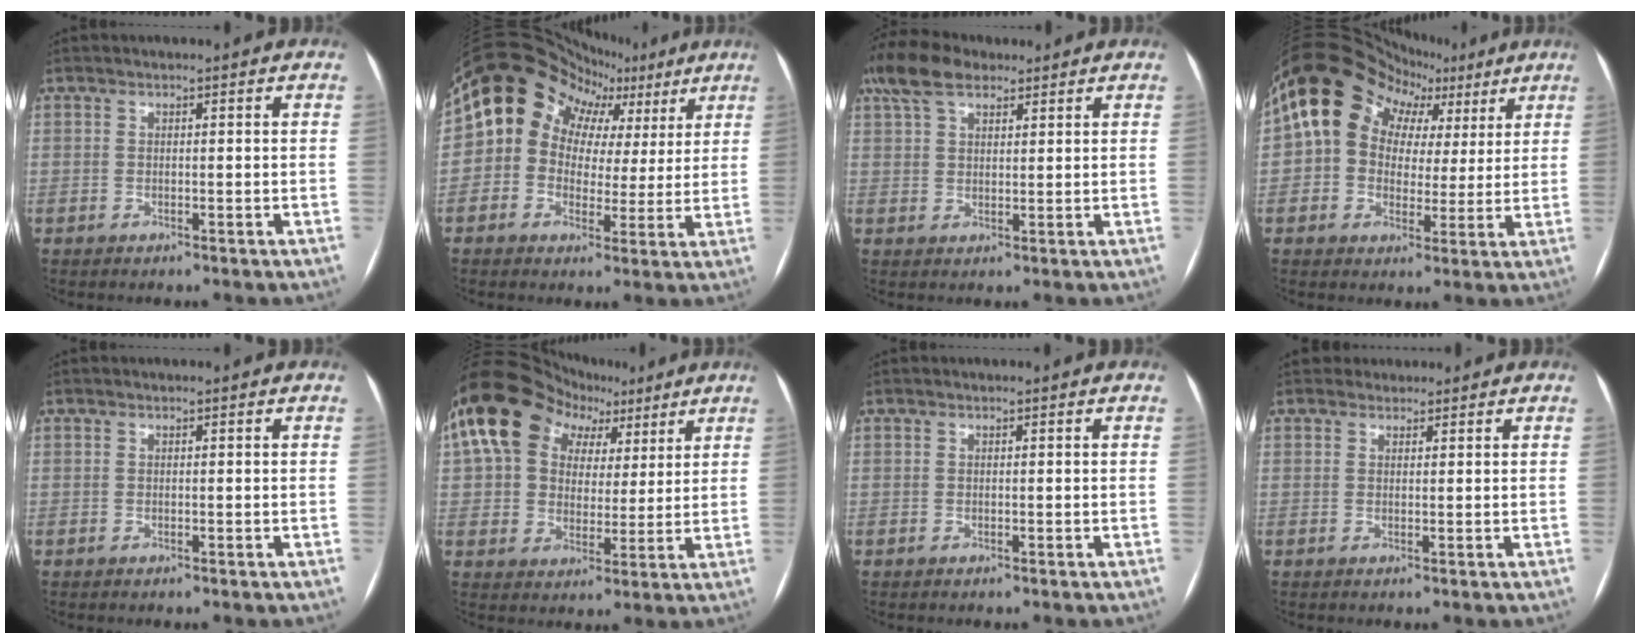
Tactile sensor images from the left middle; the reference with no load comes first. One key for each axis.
{"total": 15.2, "fx": 6.5, "fy": 12.5, "fz": 5.8, "tx": -0.081, "ty": 0.071, "tz": 0.086}
{"total": 8.0, "fx": 5.7, "fy": 3.5, "fz": 4.4, "tx": -0.098, "ty": 0.034, "tz": 0.109}
{"total": 14.8, "fx": 5.7, "fy": 11.9, "fz": 6.8, "tx": -0.098, "ty": 0.074, "tz": 0.091}
{"total": 0.0}
{"total": 16.0, "fx": 7.8, "fy": 11.5, "fz": 8.0, "tx": -0.150, "ty": 0.063, "tz": 0.131}
{"total": 0.0}
{"total": 1.6, "fx": 1.2, "fy": 0.8, "fz": -0.5, "tx": 0.015, "ty": 0.008, "tz": 0.015}